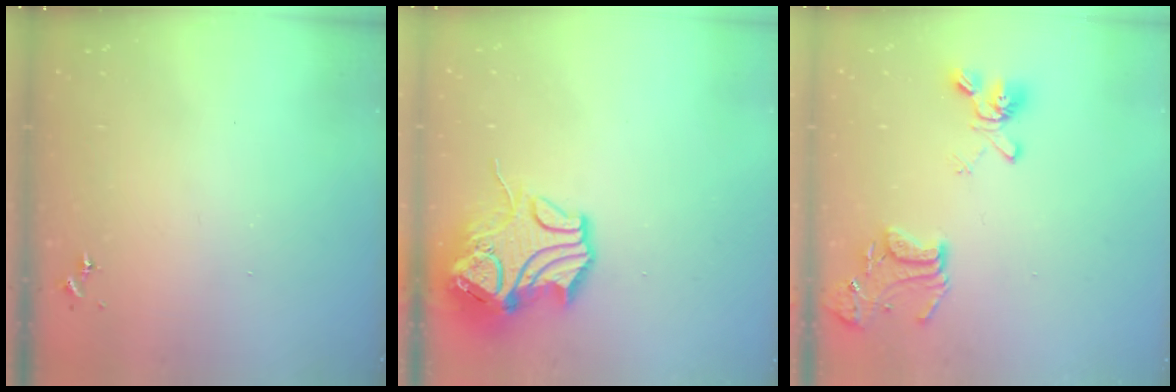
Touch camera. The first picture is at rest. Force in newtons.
{"total": 14.6, "press": 14.5, "slide": 2.1}
{"total": 15.8, "press": 15.7, "slide": 1.9}